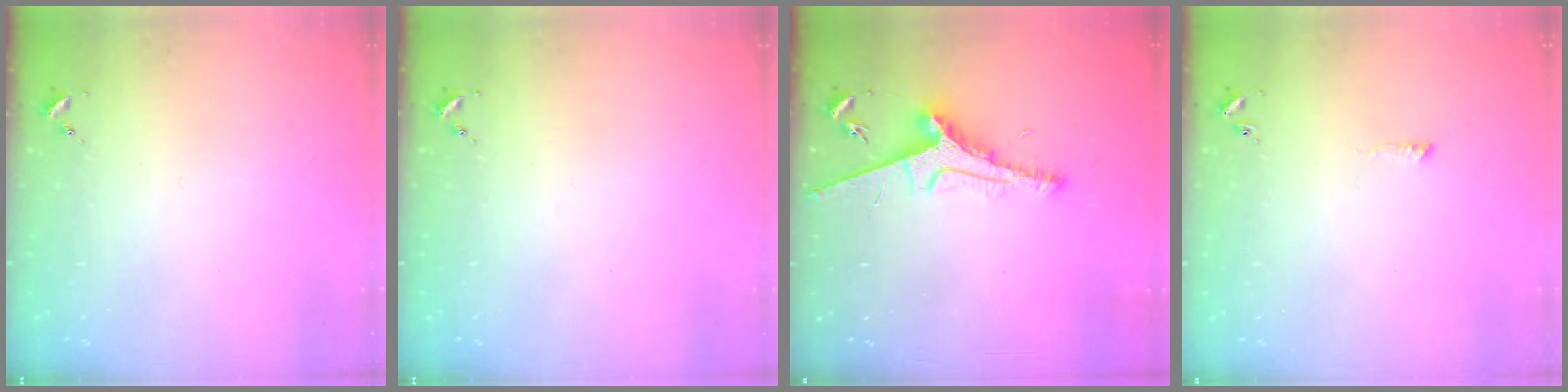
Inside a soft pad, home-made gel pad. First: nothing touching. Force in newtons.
{"total": 0.0}
{"total": 8.6, "press": 8.5, "slide": 1.1}
{"total": 3.8, "press": 3.7, "slide": 0.4}